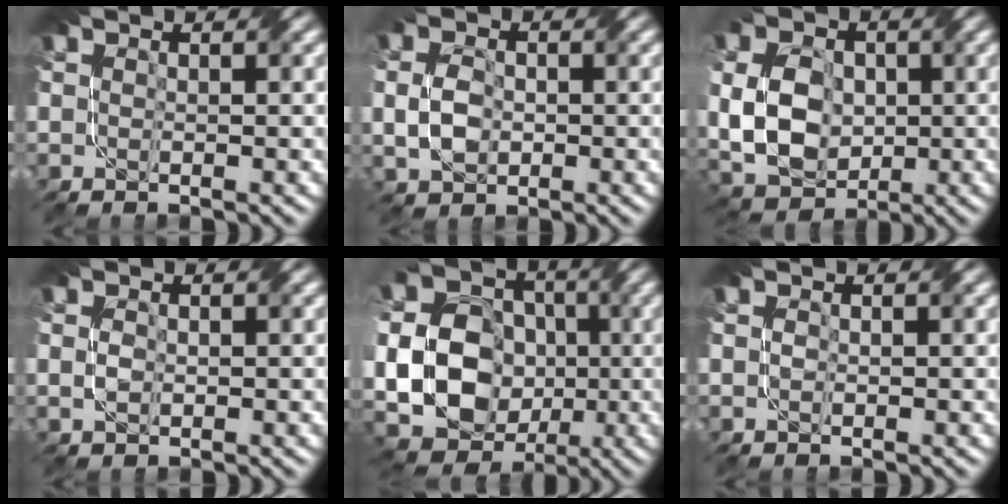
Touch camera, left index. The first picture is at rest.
{"total": 3.0, "force": [-1.1, 1.9, 2.0], "torque": [-0.047, -0.003, -0.025]}
{"total": 9.4, "force": [-0.9, 7.0, 6.2], "torque": [-0.125, 0.006, -0.031]}
{"total": 1.1, "force": [-0.7, 0.5, 0.7], "torque": [-0.015, -0.002, -0.013]}
{"total": 16.2, "force": [-2.3, 13.8, 8.1], "torque": [-0.173, -0.010, -0.060]}
{"total": 0.5, "force": [-0.5, 0.1, 0.2], "torque": [-0.001, -0.002, -0.010]}